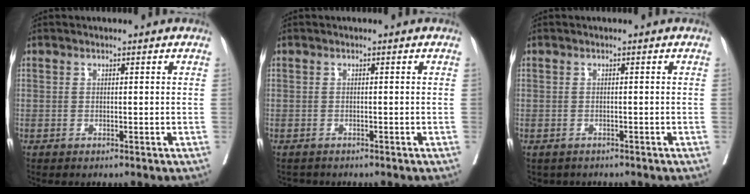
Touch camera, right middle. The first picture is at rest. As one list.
[{"total": 1.2, "force": [-1.2, 0.4, 0.0], "torque": [-0.011, -0.005, -0.020]}, {"total": 2.2, "force": [-1.8, 1.2, 0.5], "torque": [-0.017, -0.004, -0.023]}]